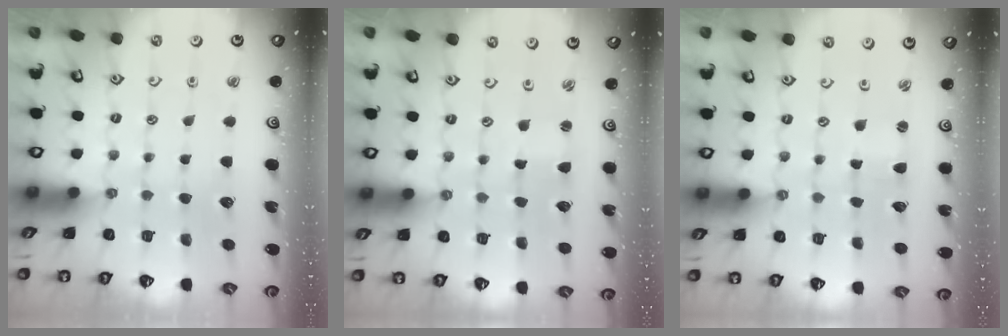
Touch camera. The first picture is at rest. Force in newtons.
{"total": 0.5, "press": 0.5, "slide": 0.0}
{"total": 1.2, "press": 1.2, "slide": 0.3}